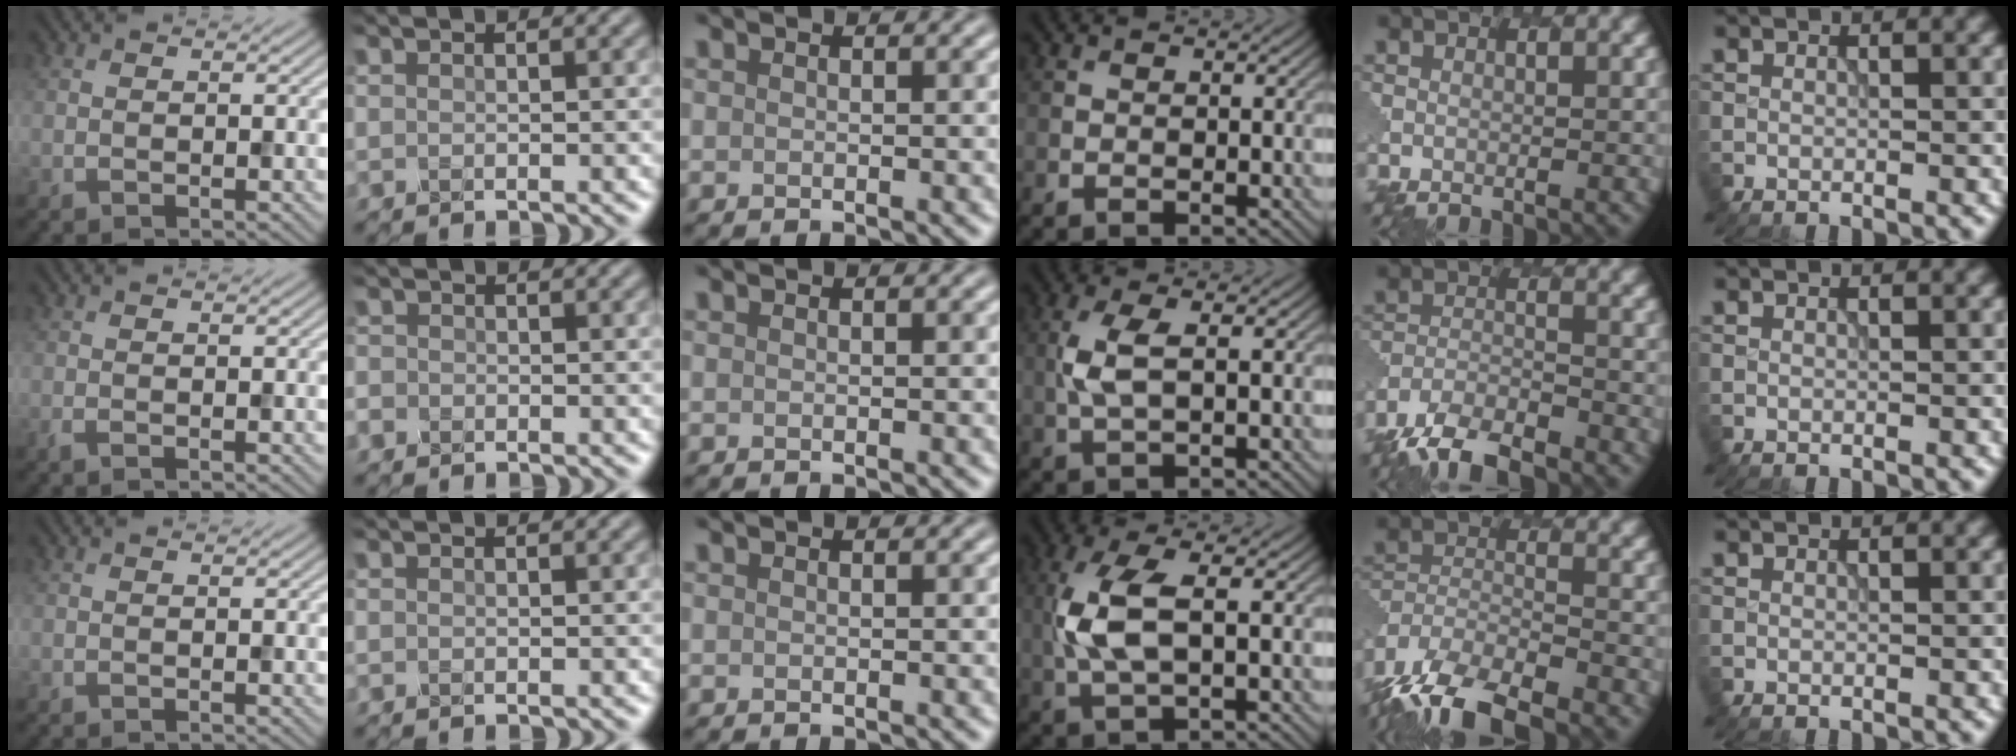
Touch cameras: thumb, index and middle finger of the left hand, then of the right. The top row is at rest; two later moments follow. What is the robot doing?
{"motion": "extract", "object": "pen bag"}